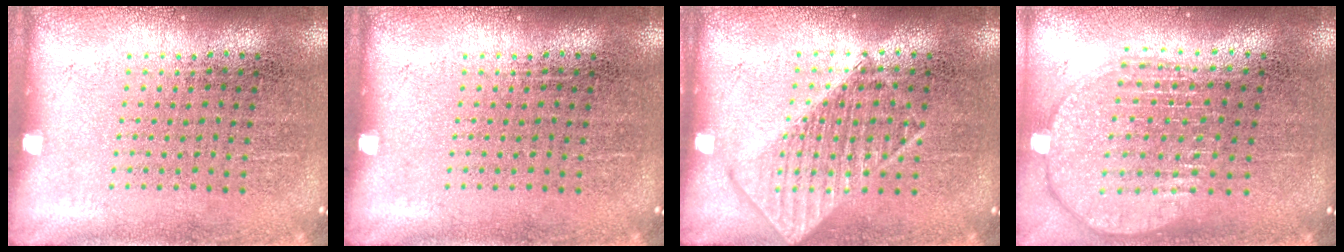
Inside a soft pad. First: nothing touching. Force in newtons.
{"total": 0.0}
{"total": 2.5, "press": 2.5, "slide": 0.4}
{"total": 1.9, "press": 1.7, "slide": 1.0}